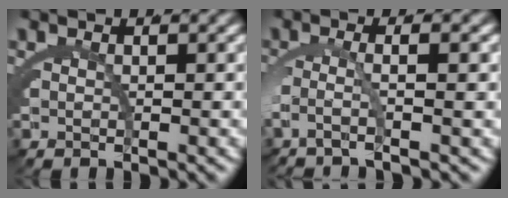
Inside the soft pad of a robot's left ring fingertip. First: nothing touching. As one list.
[{"total": 3.1, "force": [-1.0, 0.1, 2.9], "torque": [-0.065, -0.007, -0.012]}]